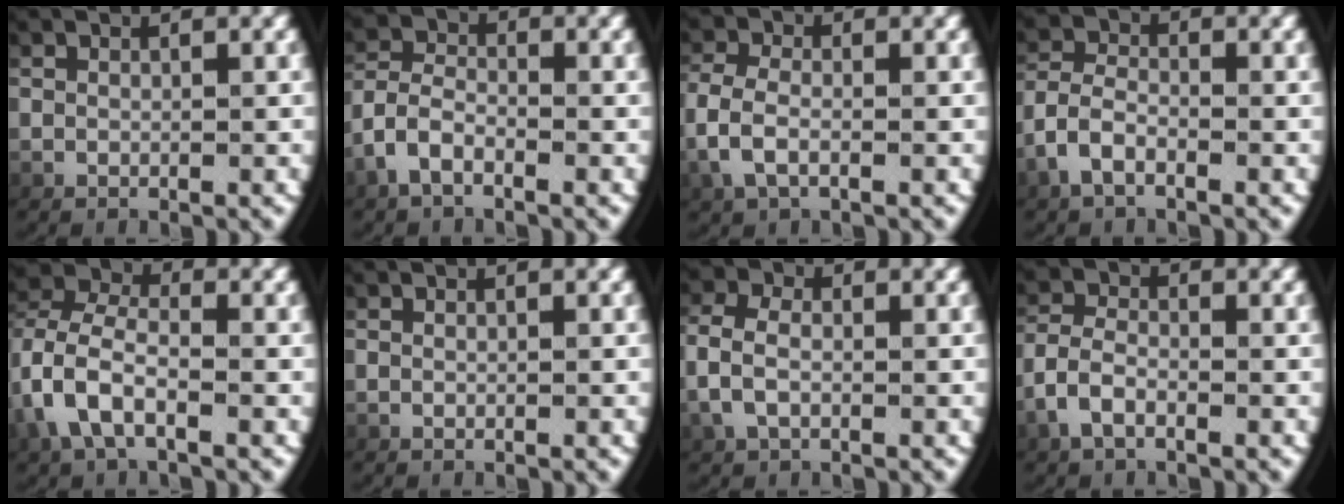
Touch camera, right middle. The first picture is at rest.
{"total": 3.1, "force": [-1.6, 2.1, 1.6], "torque": [-0.045, -0.008, -0.029]}
{"total": 2.7, "force": [-0.7, 1.6, 2.0], "torque": [-0.062, -0.003, -0.008]}
{"total": 2.7, "force": [-1.4, 1.7, 1.5], "torque": [-0.045, -0.007, -0.026]}
{"total": 3.9, "force": [-0.5, 2.6, 2.8], "torque": [-0.071, -0.001, -0.012]}
{"total": 0.0}
{"total": 2.6, "force": [-0.3, 1.9, 1.8], "torque": [-0.055, 0.002, -0.007]}
{"total": 2.4, "force": [-1.2, 1.4, 1.5], "torque": [-0.044, -0.005, -0.022]}